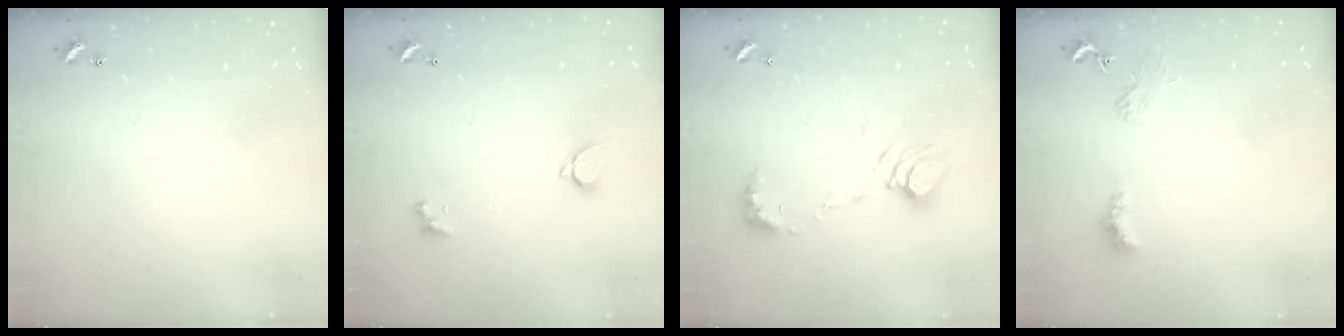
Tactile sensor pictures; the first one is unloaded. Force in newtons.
{"total": 2.2, "press": 2.0, "slide": 0.9}
{"total": 8.6, "press": 8.5, "slide": 1.1}
{"total": 2.4, "press": 2.3, "slide": 0.5}